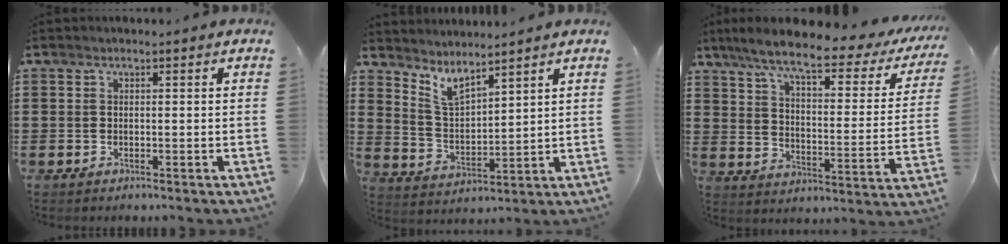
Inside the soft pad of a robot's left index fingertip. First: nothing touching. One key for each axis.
{"total": 5.1, "fx": 4.6, "fy": 1.0, "fz": 2.1, "tx": -0.056, "ty": -0.019, "tz": 0.084}
{"total": 8.4, "fx": 6.6, "fy": 0.5, "fz": 5.3, "tx": -0.120, "ty": -0.040, "tz": 0.106}